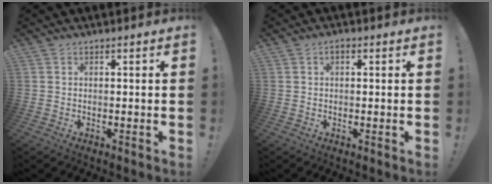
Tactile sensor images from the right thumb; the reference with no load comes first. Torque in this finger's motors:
{"motor_torque": [0.08, 0.56, 0.25, 0.25, -0.04]}